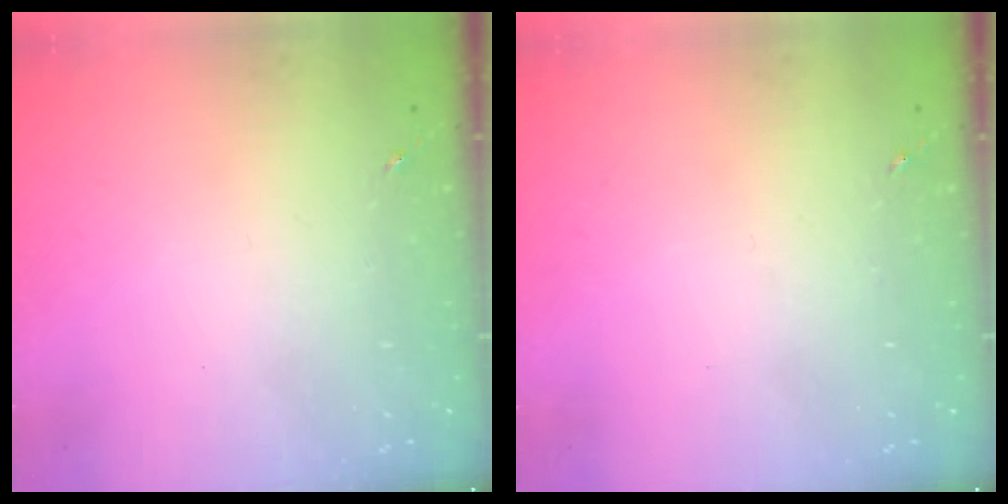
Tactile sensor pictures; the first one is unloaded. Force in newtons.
{"total": 0.0}